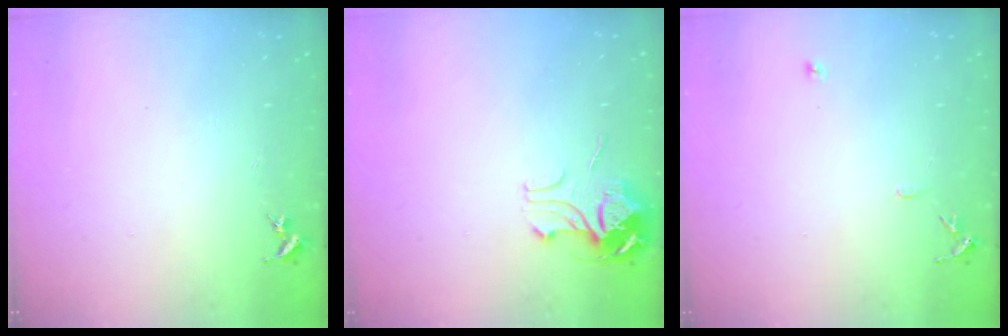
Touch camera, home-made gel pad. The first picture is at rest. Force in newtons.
{"total": 9.2, "press": 9.2, "slide": 0.7}
{"total": 6.1, "press": 6.0, "slide": 0.6}